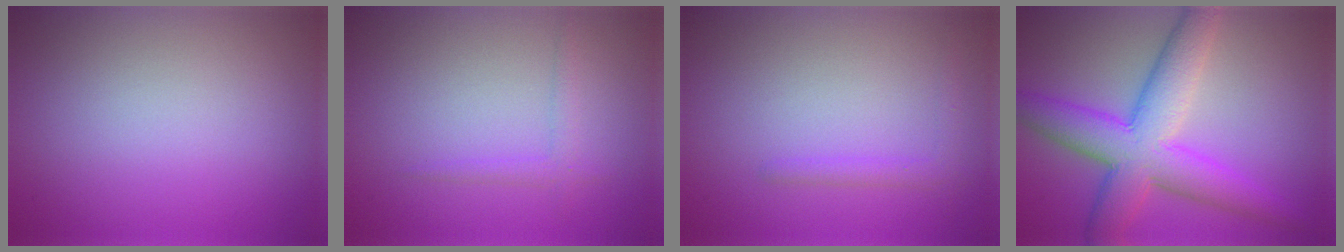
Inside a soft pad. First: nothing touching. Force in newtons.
{"total": 1.4, "press": 1.4, "slide": 0.0}
{"total": 1.4, "press": 1.4, "slide": 0.1}
{"total": 8.2, "press": 8.2, "slide": 0.1}